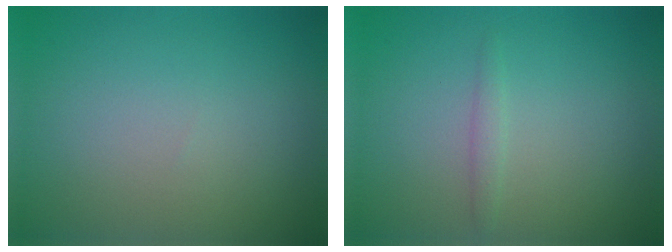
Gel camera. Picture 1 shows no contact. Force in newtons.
{"total": 0.9, "press": 0.9, "slide": 0.1}